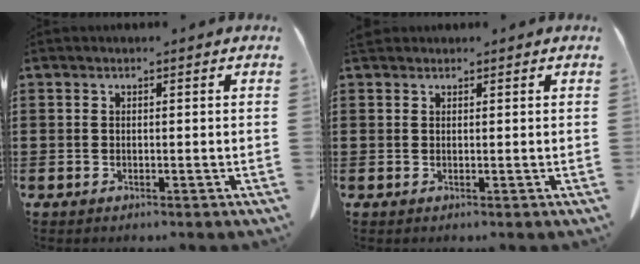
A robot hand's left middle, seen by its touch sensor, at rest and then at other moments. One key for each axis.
{"total": 0.9, "fx": 0.8, "fy": 0.4, "fz": 0.2, "tx": -0.009, "ty": 0.001, "tz": 0.017}